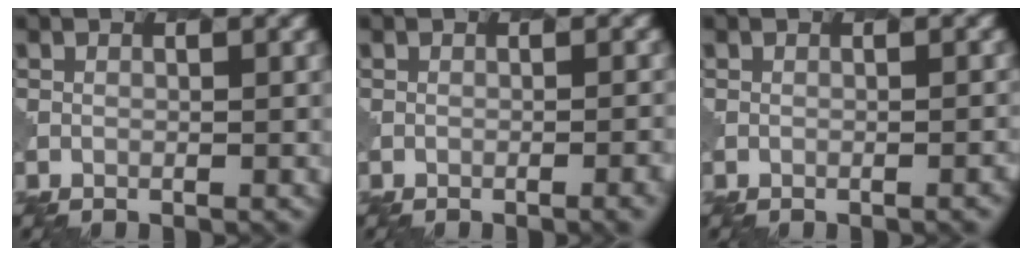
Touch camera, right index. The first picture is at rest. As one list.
[{"total": 2.7, "force": [-1.2, 0.9, 2.3], "torque": [-0.008, 0.006, -0.013]}, {"total": 1.4, "force": [-0.7, 0.5, 1.1], "torque": [0.000, 0.003, -0.008]}]